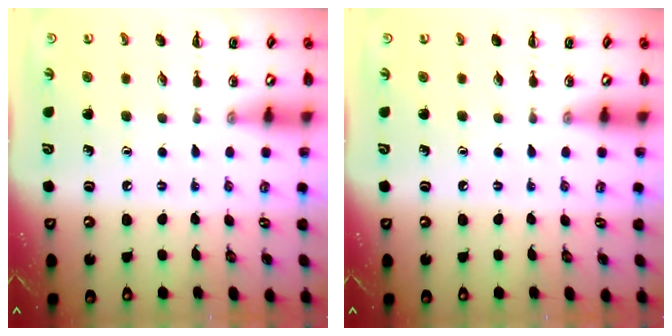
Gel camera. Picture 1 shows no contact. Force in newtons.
{"total": 0.0}